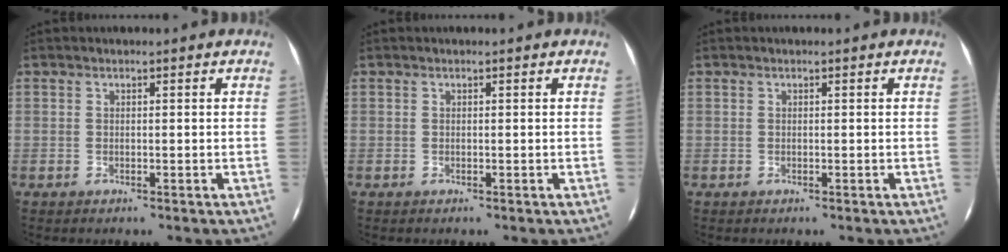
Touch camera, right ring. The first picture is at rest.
{"total": 0.0}
{"total": 0.0}